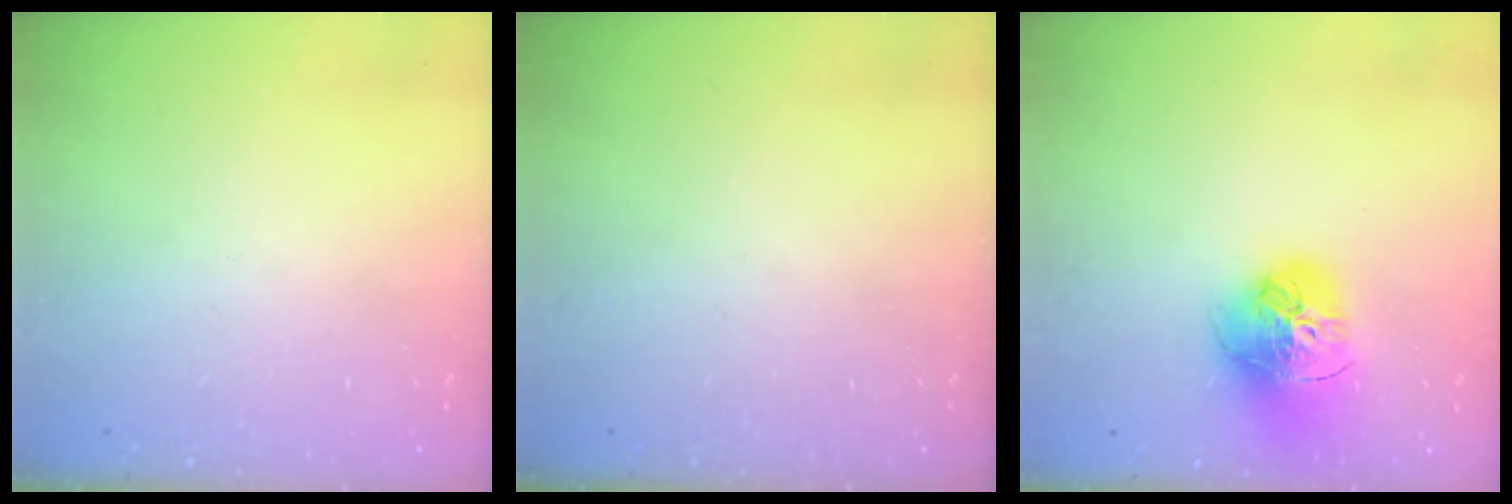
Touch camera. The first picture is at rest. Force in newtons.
{"total": 0.0}
{"total": 18.4, "press": 18.3, "slide": 1.9}